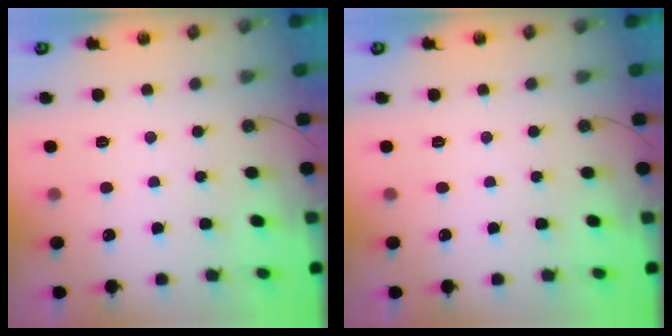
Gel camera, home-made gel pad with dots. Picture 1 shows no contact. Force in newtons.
{"total": 0.0}